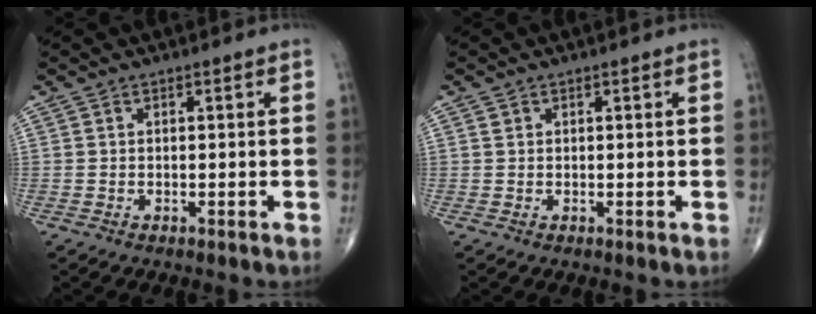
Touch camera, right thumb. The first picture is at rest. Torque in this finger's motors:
{"motor_torque": [-0.26, 0.20, -0.16, -0.03, 0.02]}